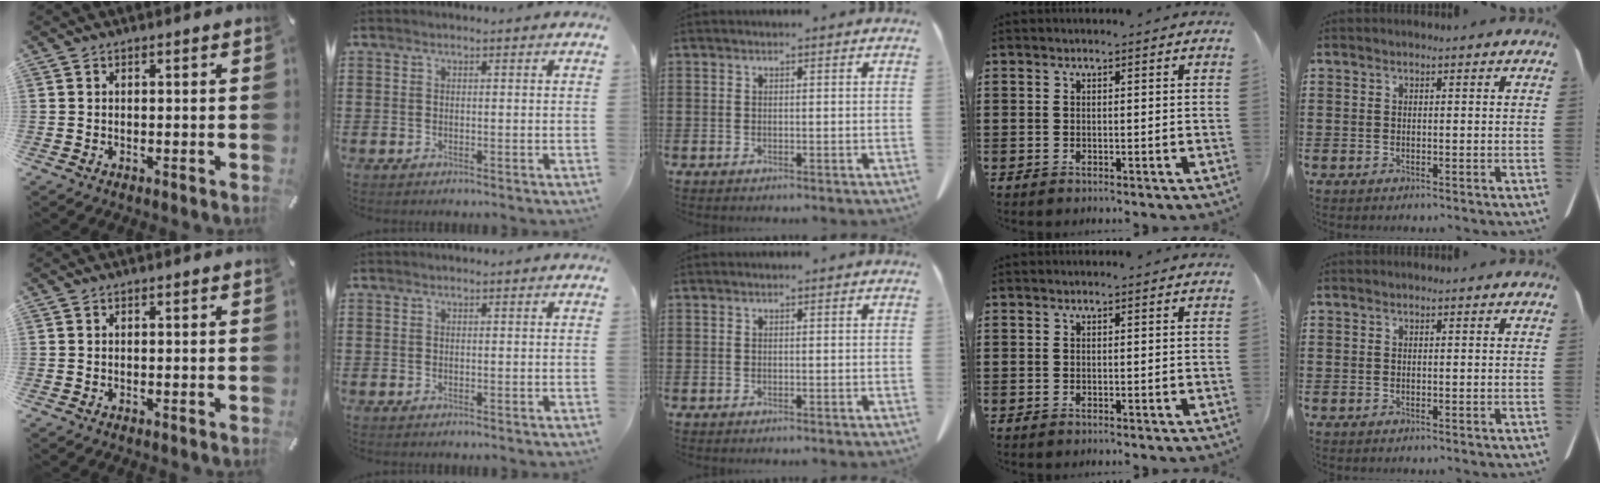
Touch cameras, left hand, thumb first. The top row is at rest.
{}